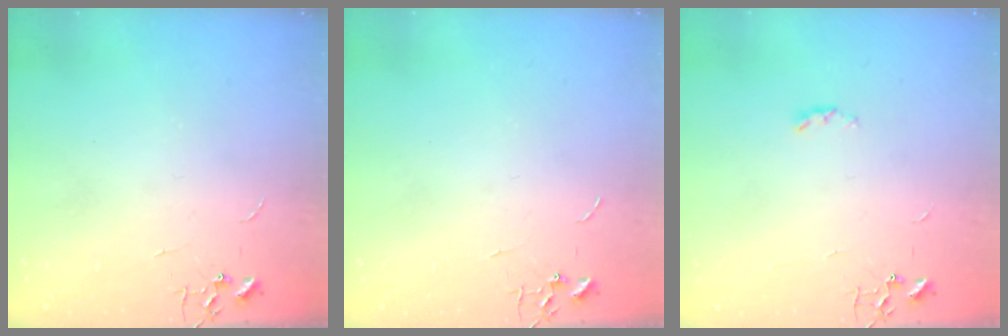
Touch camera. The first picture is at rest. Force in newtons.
{"total": 0.0}
{"total": 2.9, "press": 2.9, "slide": 0.5}